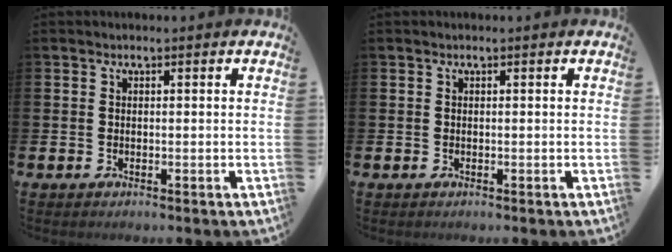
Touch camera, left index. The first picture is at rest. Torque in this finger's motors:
{"motor_torque": [-0.15, -0.15, 0.01, 0.01]}